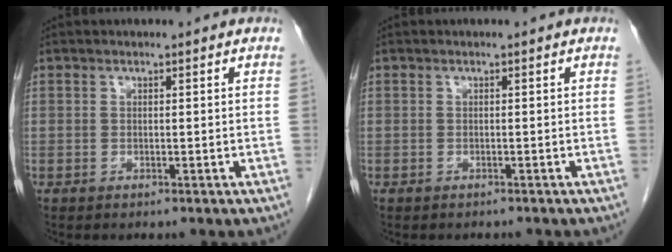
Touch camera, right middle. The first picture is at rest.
{"total": 1.1, "force": [-1.0, 0.4, 0.2], "torque": [-0.008, -0.001, -0.013]}